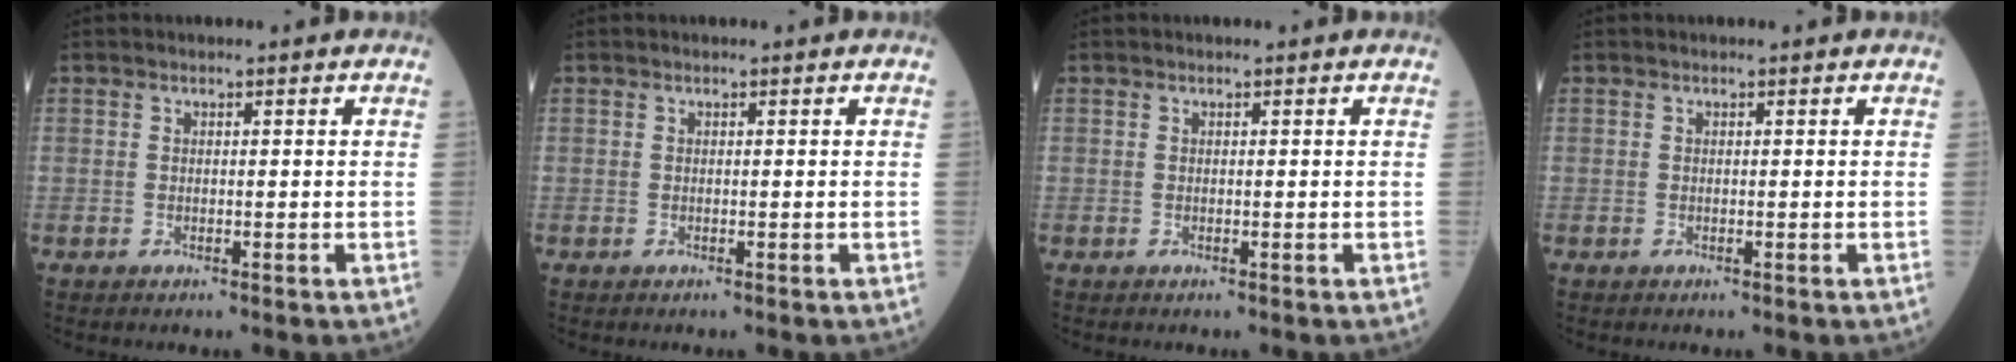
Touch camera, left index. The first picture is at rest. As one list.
[{"total": 0.0}, {"total": 0.0}, {"total": 0.0}]